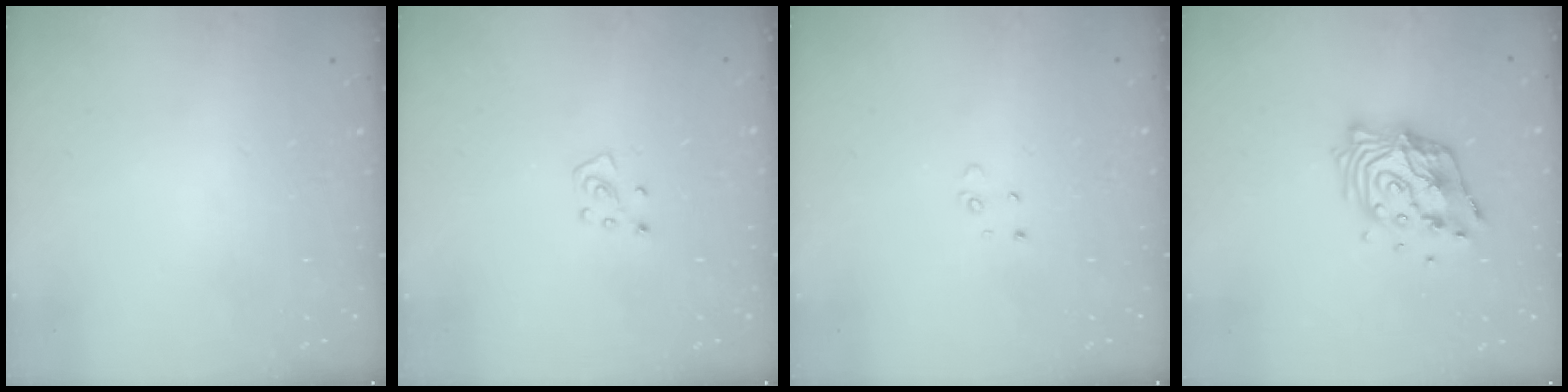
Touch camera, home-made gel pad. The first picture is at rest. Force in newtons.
{"total": 5.4, "press": 5.4, "slide": 0.6}
{"total": 2.6, "press": 2.6, "slide": 0.2}
{"total": 13.7, "press": 13.6, "slide": 1.5}